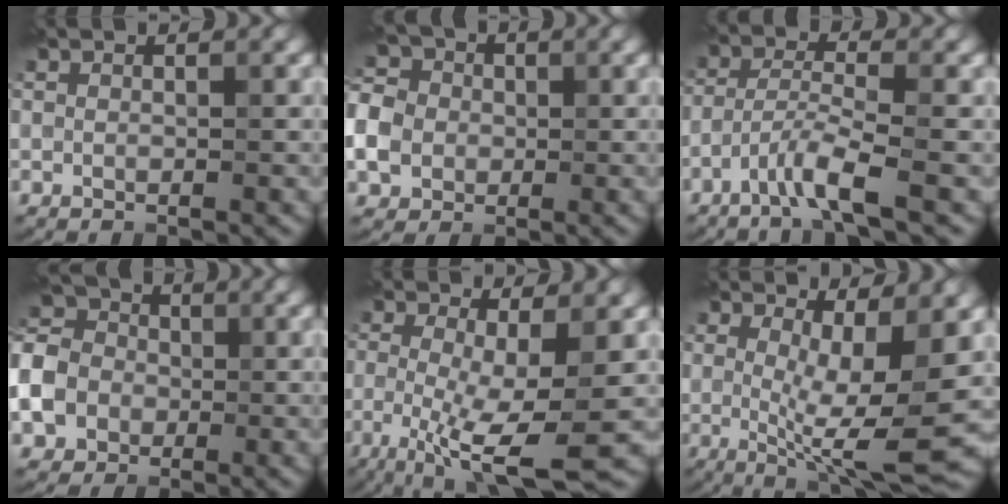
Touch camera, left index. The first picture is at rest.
{"total": 6.9, "force": [-0.9, 5.8, 3.7], "torque": [-0.081, 0.008, -0.036]}
{"total": 3.4, "force": [-2.2, 0.3, 2.5], "torque": [-0.054, 0.002, -0.054]}
{"total": 10.3, "force": [-3.4, 8.4, 4.8], "torque": [-0.116, -0.017, -0.078]}
{"total": 8.2, "force": [-1.7, 1.9, 7.7], "torque": [-0.133, -0.021, -0.029]}
{"total": 8.3, "force": [0.4, 2.1, 8.0], "torque": [-0.126, -0.017, 0.009]}